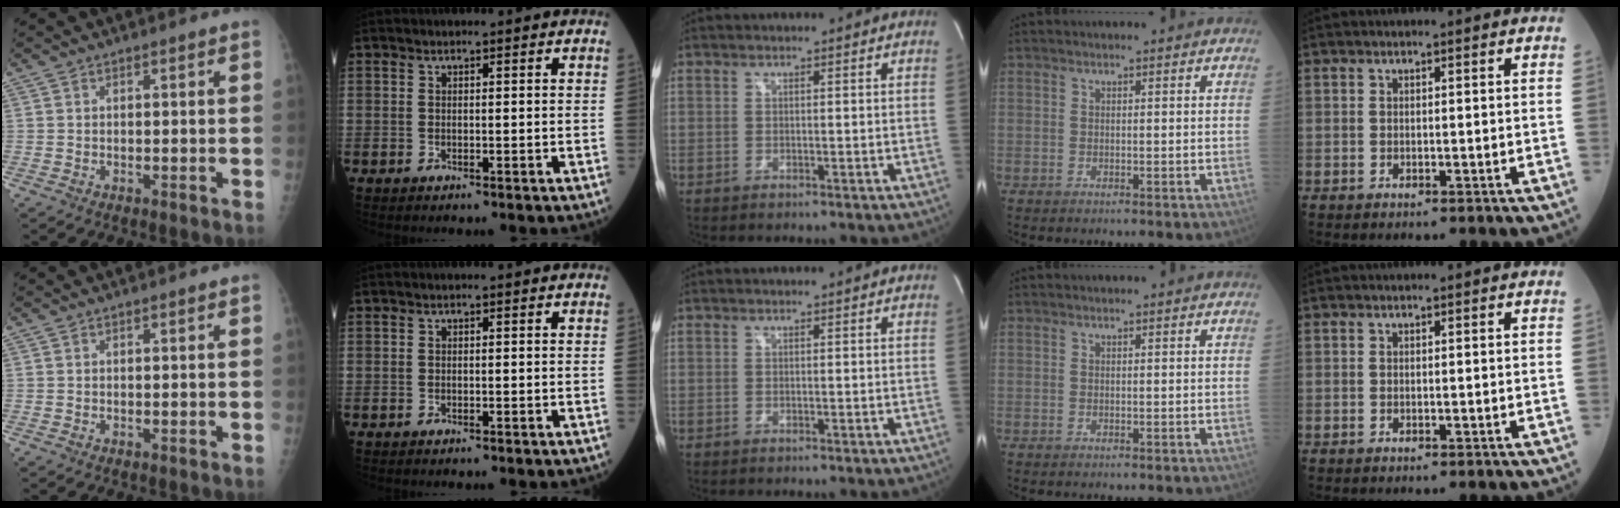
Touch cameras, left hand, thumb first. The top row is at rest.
{}